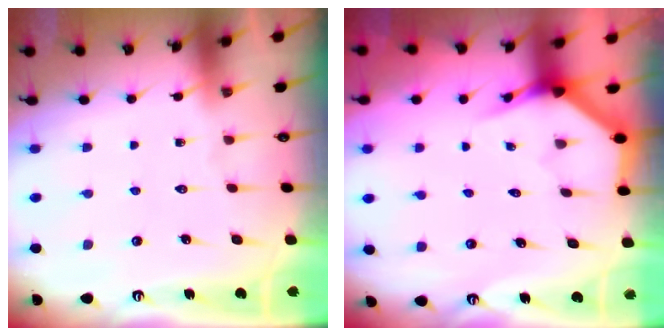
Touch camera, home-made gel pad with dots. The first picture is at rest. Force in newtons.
{"total": 3.8, "press": 3.8, "slide": 0.2}